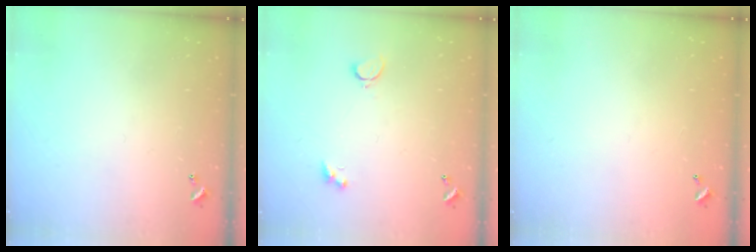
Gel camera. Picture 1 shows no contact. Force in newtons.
{"total": 1.6, "press": 1.5, "slide": 0.5}
{"total": 2.9, "press": 2.9, "slide": 0.1}